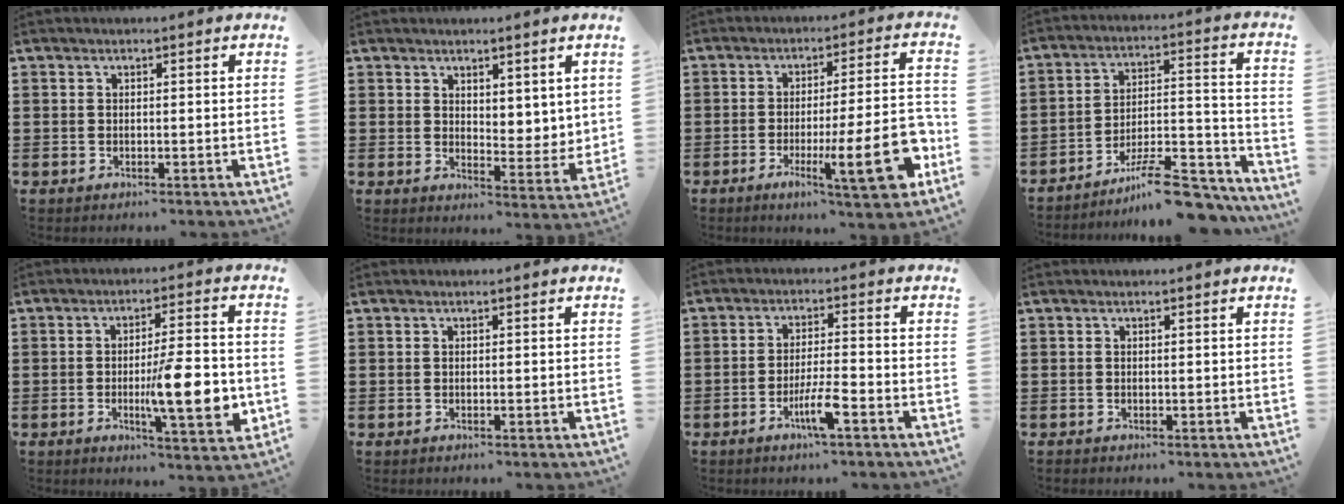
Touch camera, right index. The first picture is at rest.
{"total": 4.2, "force": [3.7, 1.9, 0.3], "torque": [-0.011, -0.011, 0.070]}
{"total": 15.0, "force": [-4.6, 2.6, 14.0], "torque": [-0.203, -0.005, -0.065]}
{"total": 12.3, "force": [-9.9, 2.5, 6.8], "torque": [-0.085, 0.050, -0.177]}
{"total": 11.6, "force": [-2.0, 2.5, 11.1], "torque": [-0.164, -0.013, -0.032]}
{"total": 0.0}
{"total": 5.2, "force": [-2.7, 0.4, 4.5], "torque": [-0.086, -0.010, -0.049]}
{"total": 0.0}